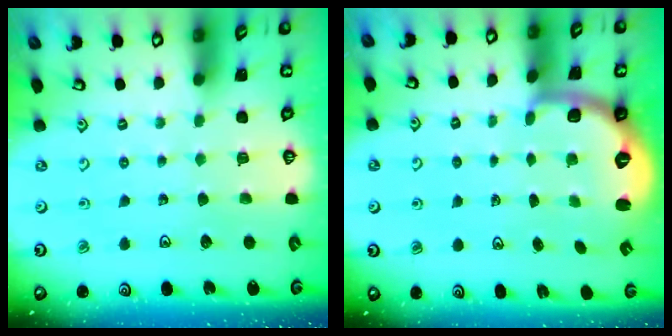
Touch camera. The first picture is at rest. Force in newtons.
{"total": 2.4, "press": 1.8, "slide": 1.6}